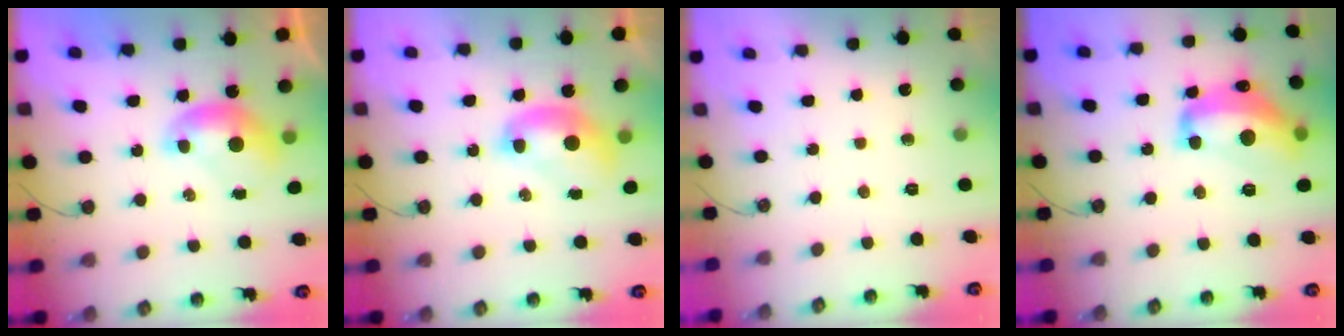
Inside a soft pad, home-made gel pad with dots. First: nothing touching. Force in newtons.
{"total": 2.1, "press": 2.1, "slide": 0.2}
{"total": 0.0}
{"total": 11.3, "press": 11.2, "slide": 0.8}